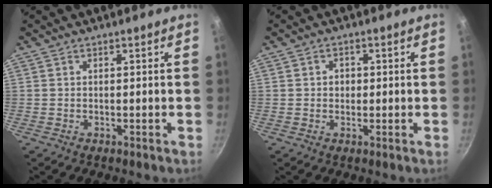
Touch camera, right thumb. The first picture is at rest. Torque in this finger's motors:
{"motor_torque": [-0.34, 0.16, 0.17, -0.05, 0.06]}